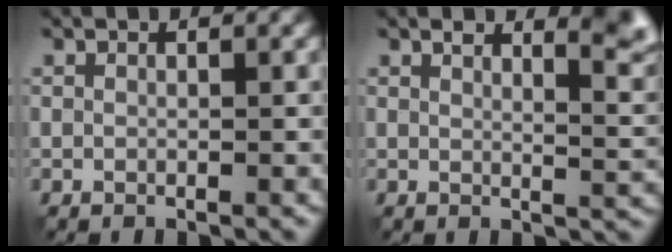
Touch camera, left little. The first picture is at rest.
{"total": 4.4, "force": [2.9, 1.3, 3.1], "torque": [-0.024, 0.006, 0.040]}